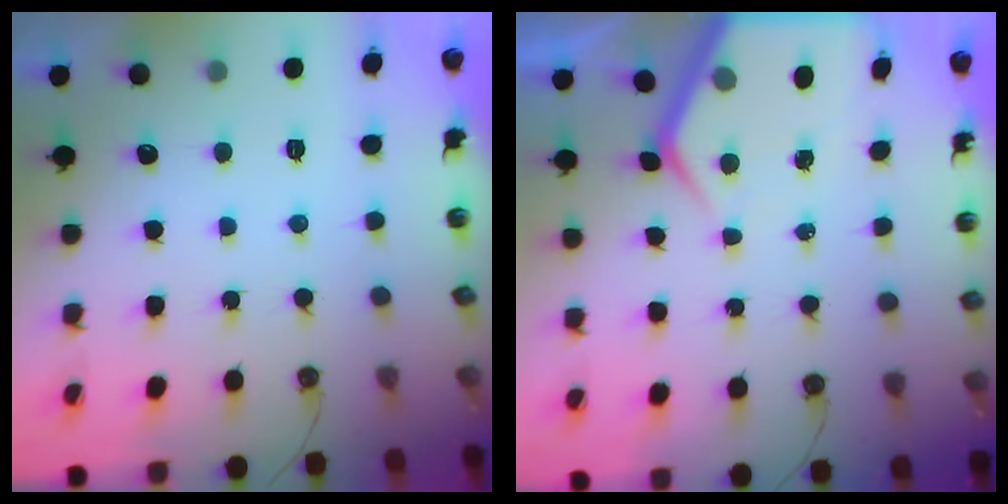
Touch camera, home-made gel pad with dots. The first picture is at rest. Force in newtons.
{"total": 7.0, "press": 7.0, "slide": 0.7}